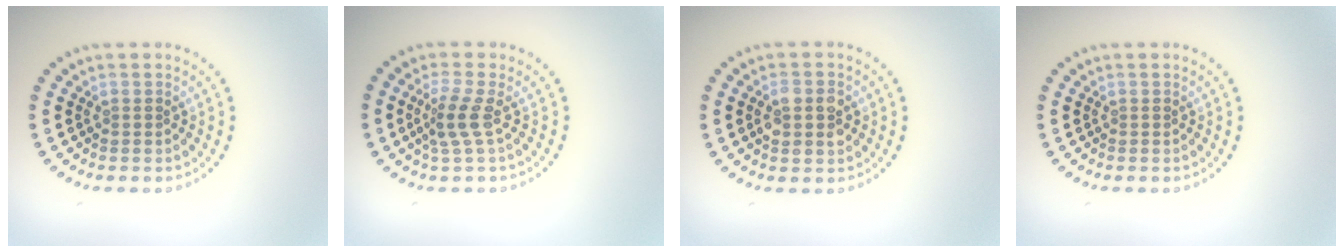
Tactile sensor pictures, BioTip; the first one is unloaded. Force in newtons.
{"total": 2.3, "press": 1.7, "slide": 1.6}
{"total": 2.9, "press": 2.9, "slide": 0.3}
{"total": 0.0}